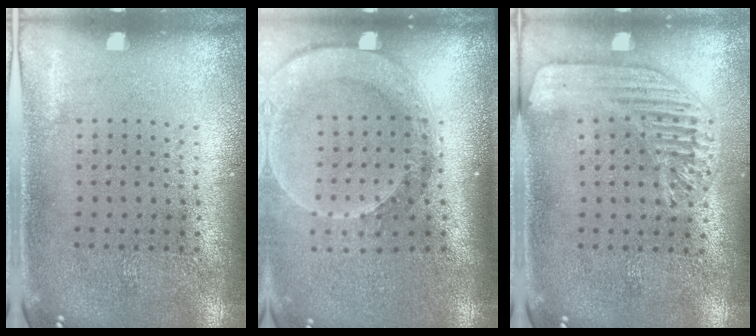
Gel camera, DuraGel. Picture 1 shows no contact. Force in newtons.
{"total": 2.5, "press": 1.9, "slide": 1.6}
{"total": 1.7, "press": 1.6, "slide": 0.5}